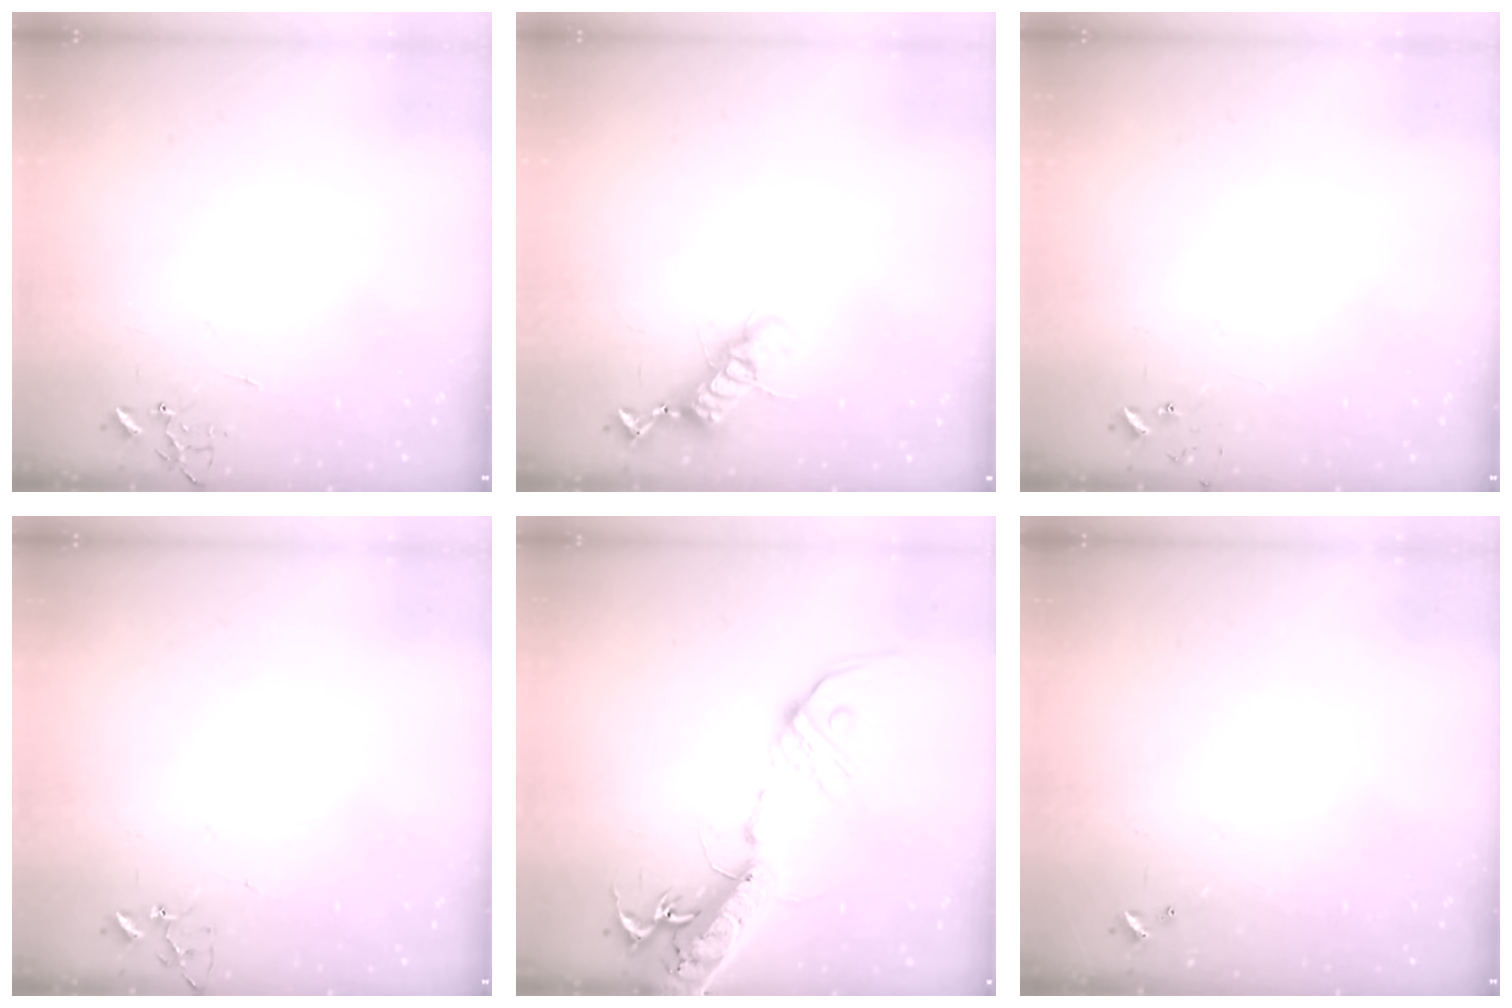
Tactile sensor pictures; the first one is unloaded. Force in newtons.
{"total": 11.5, "press": 11.4, "slide": 1.2}
{"total": 5.5, "press": 5.5, "slide": 0.4}
{"total": 4.2, "press": 4.2, "slide": 0.6}
{"total": 22.8, "press": 22.5, "slide": 3.8}
{"total": 0.0}